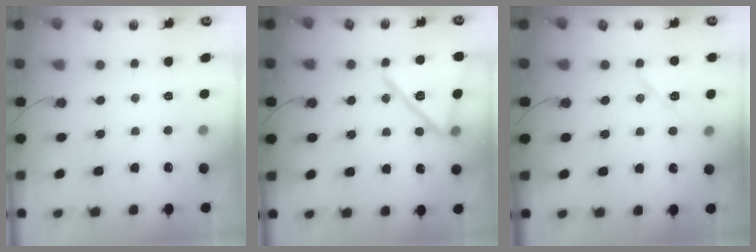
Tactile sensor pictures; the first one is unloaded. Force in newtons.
{"total": 16.5, "press": 16.4, "slide": 1.0}
{"total": 8.5, "press": 7.0, "slide": 4.8}